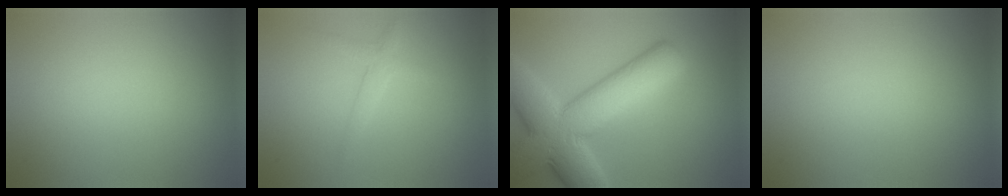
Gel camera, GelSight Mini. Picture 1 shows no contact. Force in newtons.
{"total": 1.7, "press": 1.7, "slide": 0.1}
{"total": 11.1, "press": 11.1, "slide": 0.5}
{"total": 0.0}